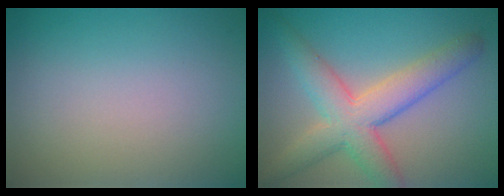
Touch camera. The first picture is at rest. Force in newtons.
{"total": 6.6, "press": 6.6, "slide": 0.4}